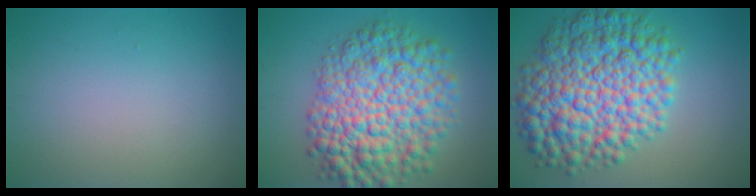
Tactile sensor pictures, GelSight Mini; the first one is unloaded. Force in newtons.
{"total": 10.5, "press": 10.5, "slide": 0.2}
{"total": 12.2, "press": 12.2, "slide": 0.2}